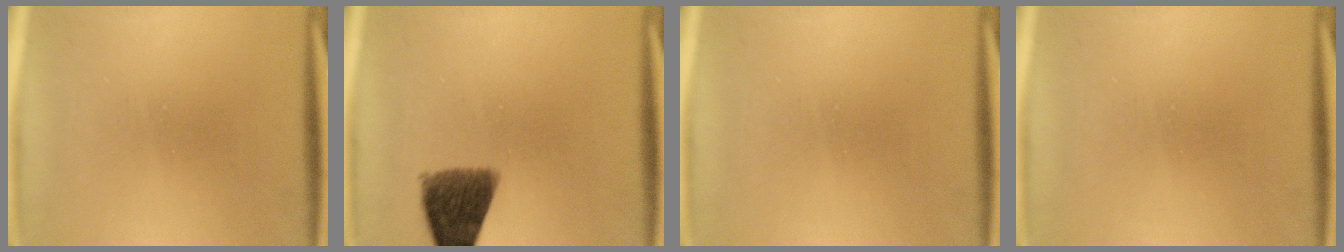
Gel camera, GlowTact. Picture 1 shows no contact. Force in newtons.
{"total": 9.6}
{"total": 0.0}
{"total": 0.0}